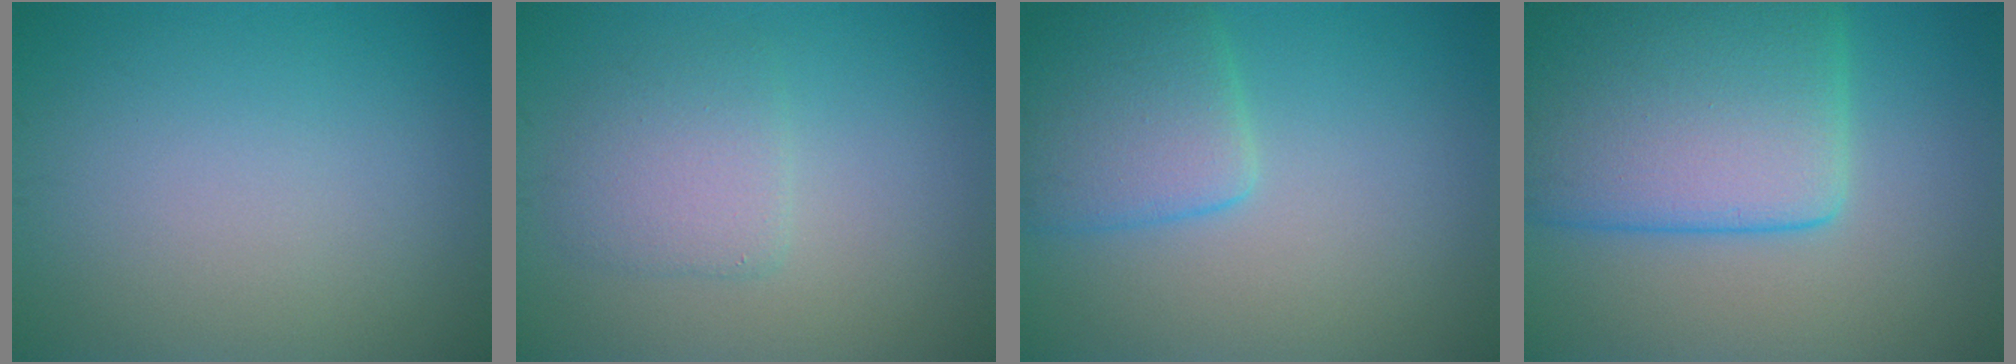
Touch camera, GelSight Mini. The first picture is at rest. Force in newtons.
{"total": 2.9, "press": 2.9, "slide": 0.3}
{"total": 4.7, "press": 4.7, "slide": 0.3}
{"total": 12.0, "press": 12.0, "slide": 0.1}